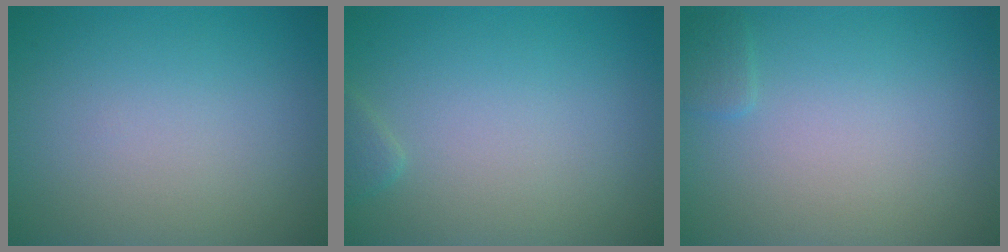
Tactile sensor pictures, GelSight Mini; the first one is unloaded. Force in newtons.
{"total": 0.6, "press": 0.6, "slide": 0.1}
{"total": 0.9, "press": 0.9, "slide": 0.0}